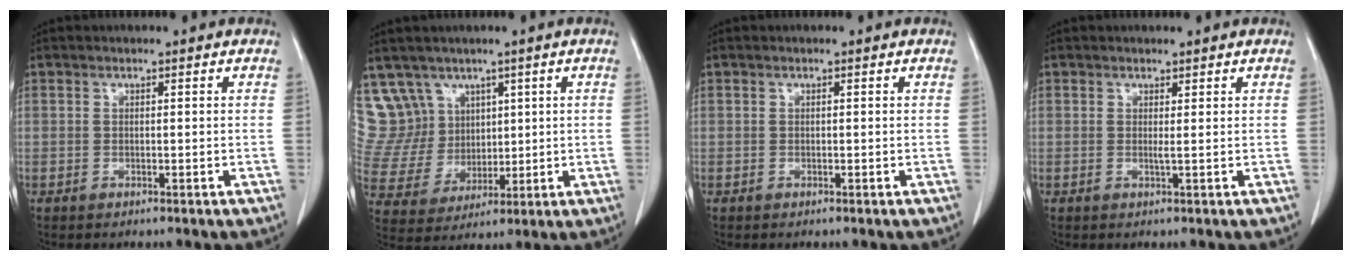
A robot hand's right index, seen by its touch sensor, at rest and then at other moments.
{"total": 11.5, "force": [7.1, 9.1, 1.1], "torque": [-0.044, 0.048, 0.165]}
{"total": 0.0}
{"total": 0.5, "force": [0.3, -0.1, 0.4], "torque": [-0.011, -0.003, 0.007]}